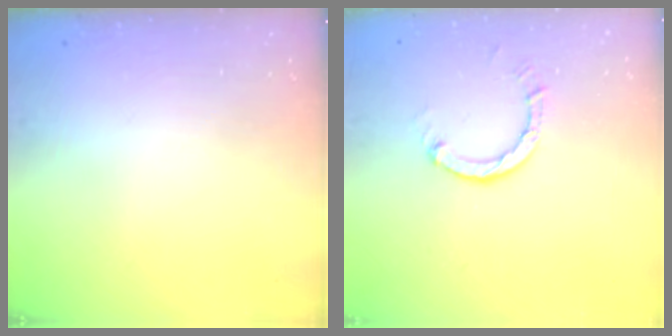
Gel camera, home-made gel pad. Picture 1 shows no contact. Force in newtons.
{"total": 3.0, "press": 3.0, "slide": 0.3}